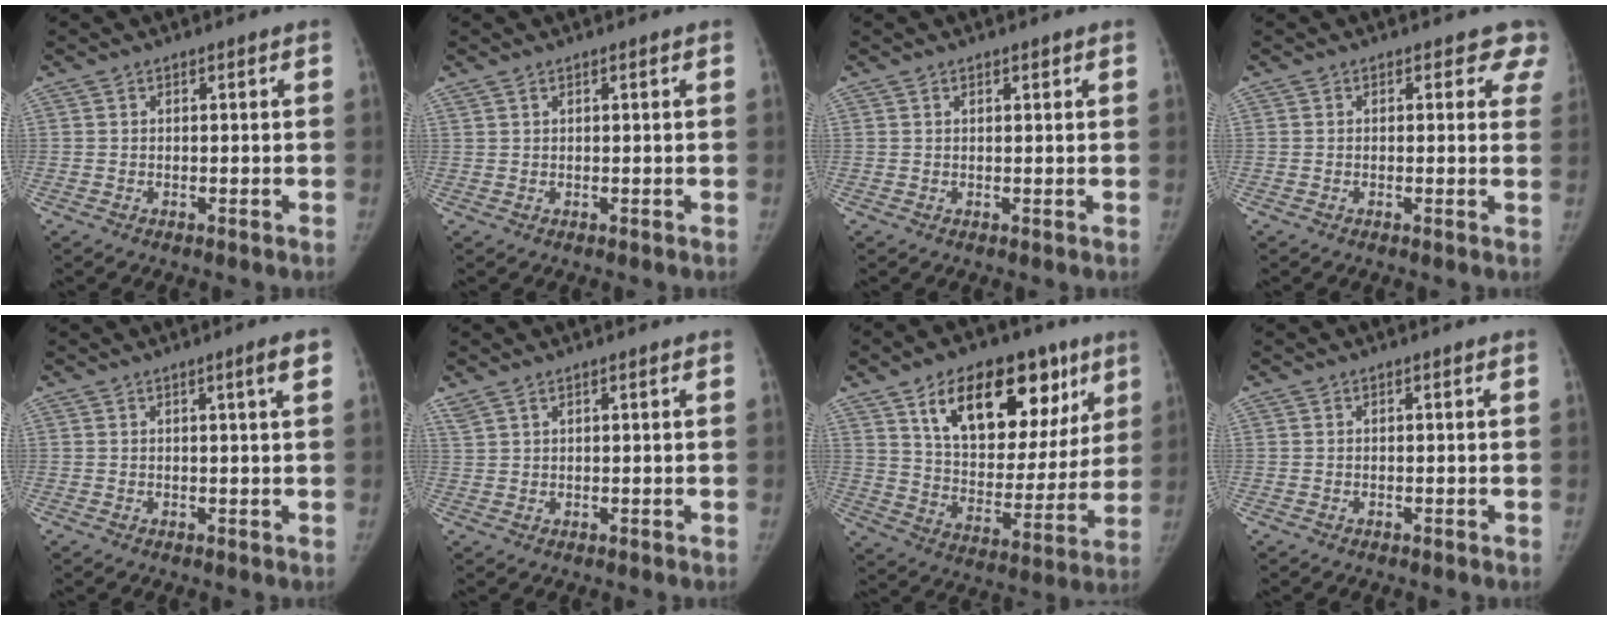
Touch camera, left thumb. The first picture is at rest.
{"total": 0.9, "force": [0.7, 0.3, 0.5], "torque": [-0.012, 0.004, 0.016]}
{"total": 0.8, "force": [0.6, 0.4, 0.3], "torque": [0.004, -0.008, 0.008]}
{"total": 4.2, "force": [3.4, 2.4, 0.7], "torque": [0.034, -0.012, 0.013]}
{"total": 2.8, "force": [1.2, -0.3, 2.5], "torque": [-0.040, -0.004, 0.019]}
{"total": 2.4, "force": [1.9, 0.7, 1.3], "torque": [-0.035, 0.011, 0.045]}
{"total": 24.7, "force": [12.4, 13.7, 16.4], "torque": [-0.192, -0.023, 0.201]}
{"total": 0.0}